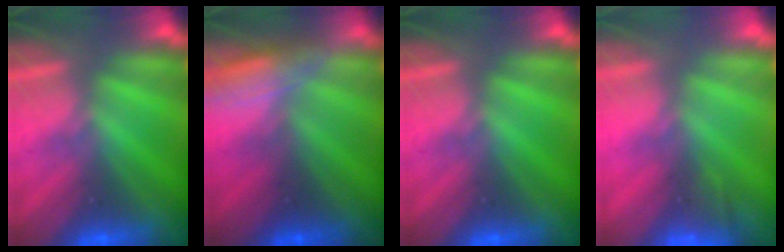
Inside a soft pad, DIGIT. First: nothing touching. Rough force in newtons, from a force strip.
{"total": 2.9}
{"total": 0.0}
{"total": 4.7}